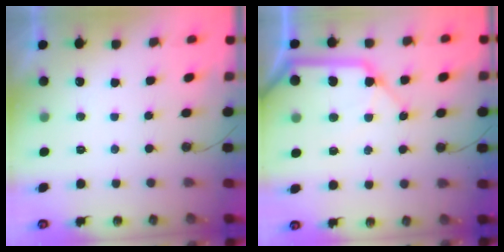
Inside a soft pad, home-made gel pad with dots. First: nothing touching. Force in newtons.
{"total": 15.8, "press": 15.7, "slide": 2.2}